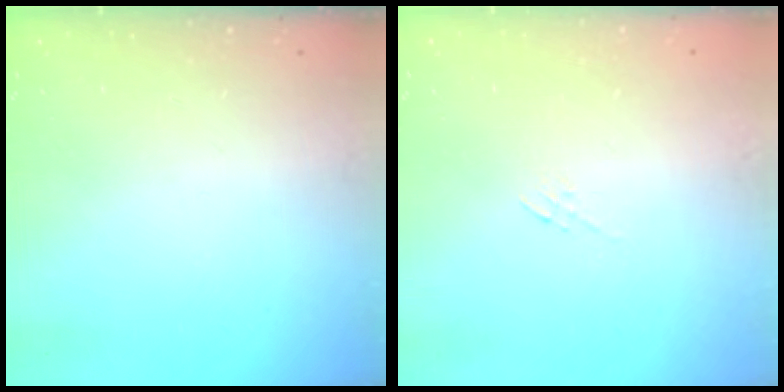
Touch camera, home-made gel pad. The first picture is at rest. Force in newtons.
{"total": 2.7, "press": 2.5, "slide": 0.9}